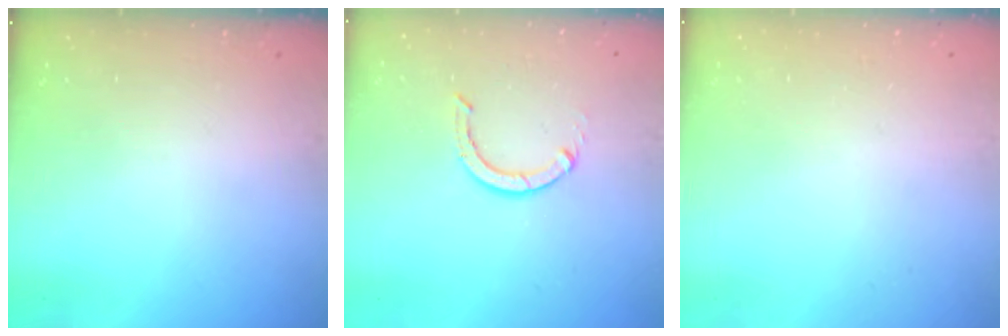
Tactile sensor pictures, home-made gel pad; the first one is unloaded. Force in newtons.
{"total": 4.1, "press": 4.0, "slide": 0.5}
{"total": 2.4, "press": 2.4, "slide": 0.2}